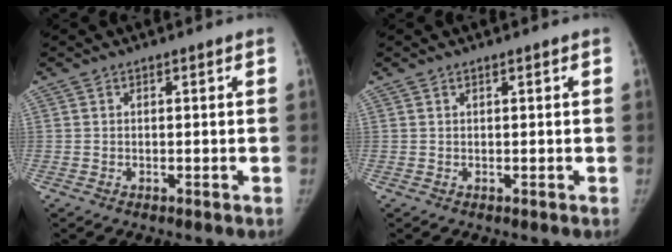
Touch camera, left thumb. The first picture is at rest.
{"total": 0.0}